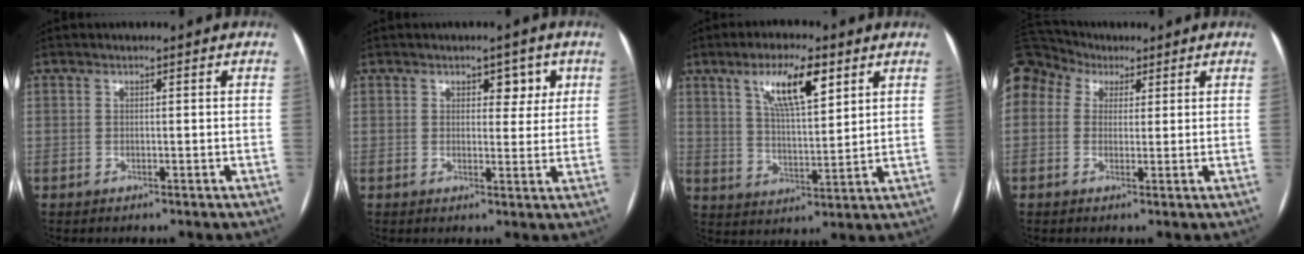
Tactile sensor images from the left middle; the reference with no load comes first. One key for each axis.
{"total": 4.1, "fx": 1.8, "fy": 2.5, "fz": 2.7, "tx": -0.018, "ty": 0.007, "tz": 0.022}
{"total": 10.1, "fx": 5.3, "fy": 2.5, "fz": 8.2, "tx": -0.149, "ty": 0.005, "tz": 0.095}
{"total": 14.7, "fx": 7.1, "fy": 11.5, "fz": 5.8, "tx": -0.195, "ty": 0.090, "tz": 0.140}